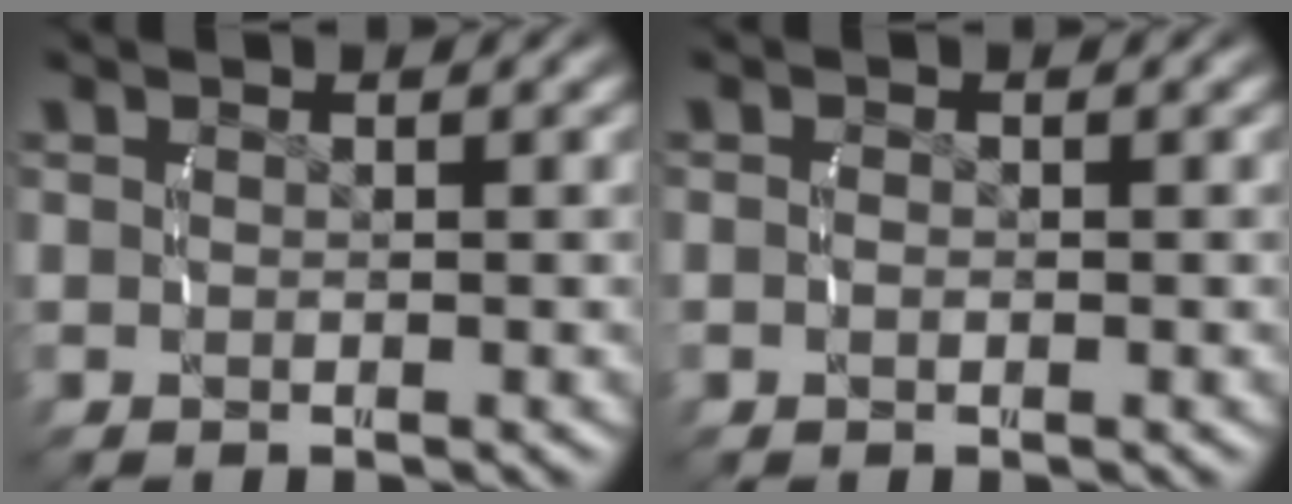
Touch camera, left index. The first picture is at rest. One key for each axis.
{"total": 0.9, "fx": -0.4, "fy": 0.6, "fz": 0.6, "tx": -0.022, "ty": -0.005, "tz": -0.007}